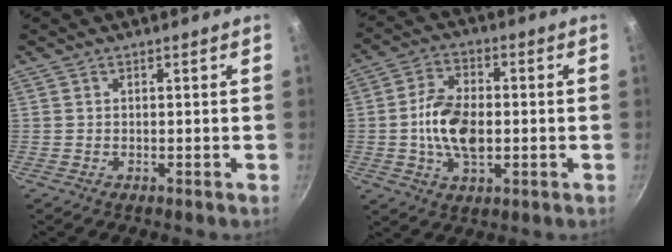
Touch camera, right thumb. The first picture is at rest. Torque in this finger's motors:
{"motor_torque": [1.94, 1.27, 1.09, -1.05, 0.11]}